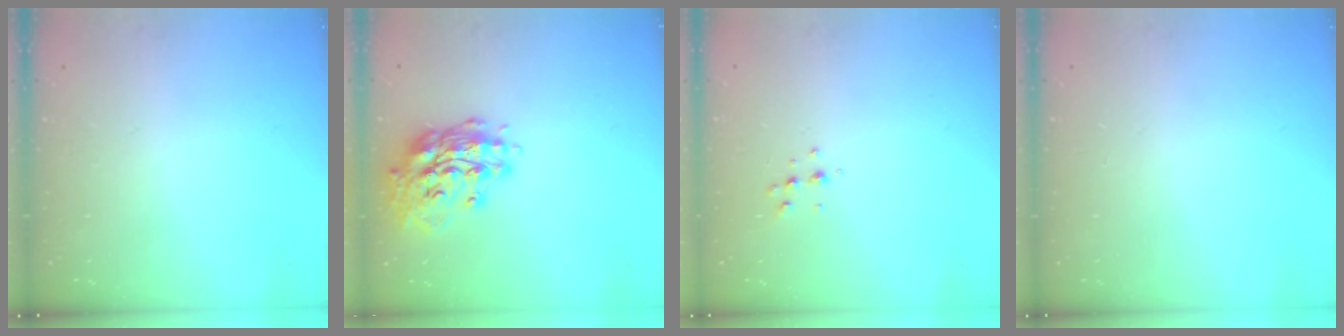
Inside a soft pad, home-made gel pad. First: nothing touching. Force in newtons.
{"total": 15.0, "press": 14.7, "slide": 2.6}
{"total": 4.7, "press": 4.6, "slide": 0.9}
{"total": 0.0}